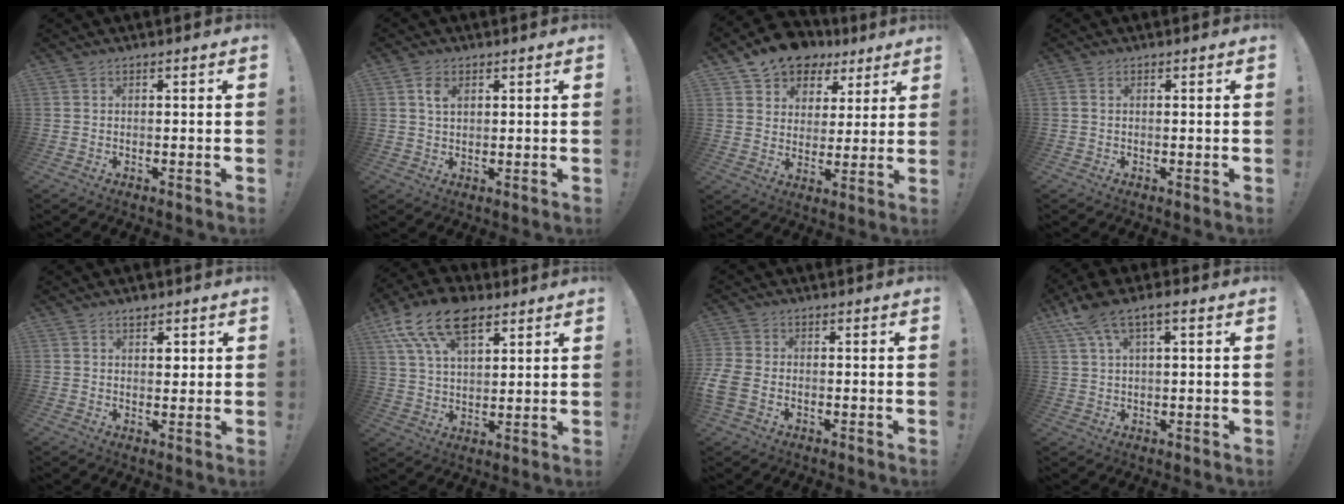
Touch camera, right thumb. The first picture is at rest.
{"total": 3.7, "force": [1.4, 2.2, 2.6], "torque": [-0.039, -0.001, 0.023]}
{"total": 11.6, "force": [8.6, 7.1, 3.2], "torque": [-0.051, -0.067, 0.160]}
{"total": 0.6, "force": [0.2, 0.3, 0.5], "torque": [-0.010, 0.002, 0.004]}
{"total": 3.3, "force": [1.5, 2.6, 1.3], "torque": [0.007, -0.011, 0.020]}
{"total": 16.6, "force": [9.4, 9.2, 10.1], "torque": [-0.179, -0.044, 0.170]}
{"total": 5.2, "force": [-1.4, 3.8, 3.3], "torque": [-0.078, 0.002, -0.022]}
{"total": 7.0, "force": [3.6, 2.8, 5.3], "torque": [-0.098, -0.004, 0.069]}